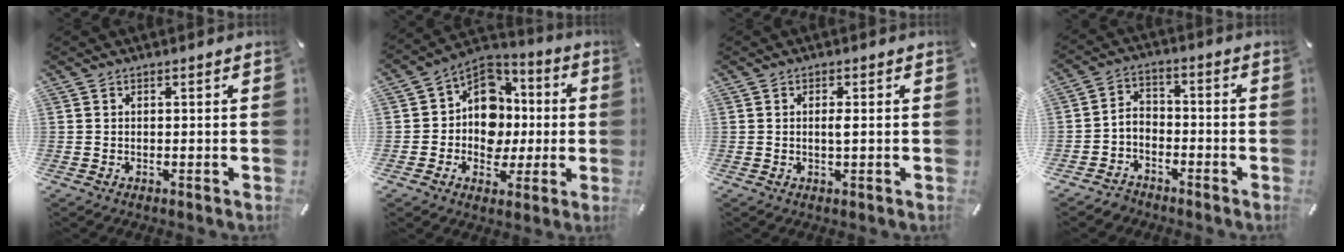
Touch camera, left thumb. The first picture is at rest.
{"total": 12.7, "force": [-0.8, 11.4, 5.5], "torque": [-0.089, 0.003, -0.011]}
{"total": 2.0, "force": [0.1, 0.5, 1.9], "torque": [-0.038, -0.001, 0.000]}
{"total": 4.6, "force": [-3.2, 3.2, 0.7], "torque": [-0.016, 0.010, -0.067]}